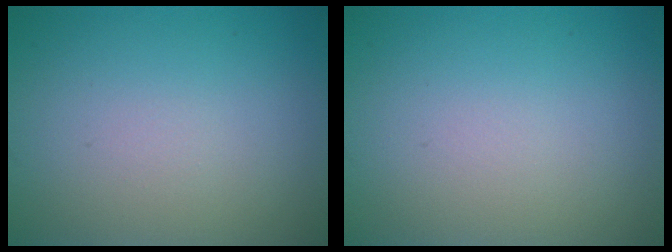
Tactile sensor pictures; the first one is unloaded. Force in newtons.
{"total": 0.0}